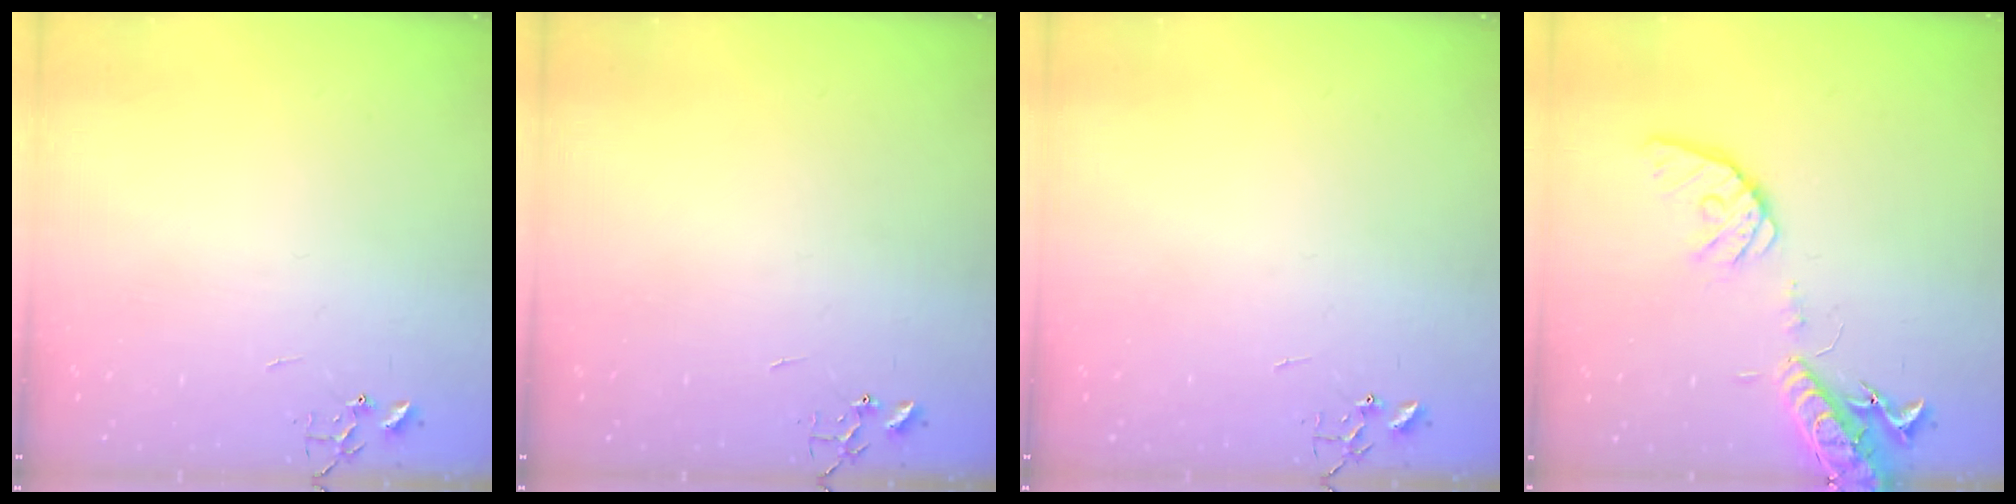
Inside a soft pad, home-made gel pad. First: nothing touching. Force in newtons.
{"total": 0.0}
{"total": 0.0}
{"total": 16.1, "press": 15.8, "slide": 3.0}